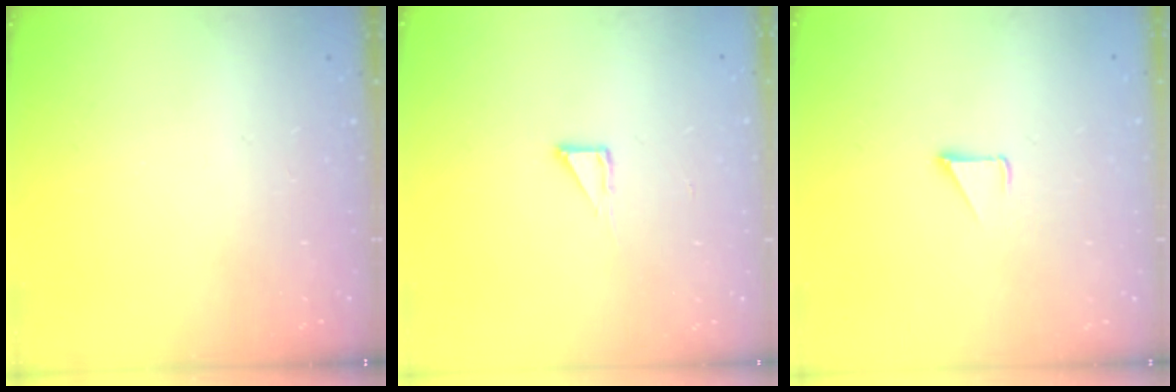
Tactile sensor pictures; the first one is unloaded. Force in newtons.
{"total": 2.7, "press": 2.7, "slide": 0.2}
{"total": 1.5, "press": 1.5, "slide": 0.1}